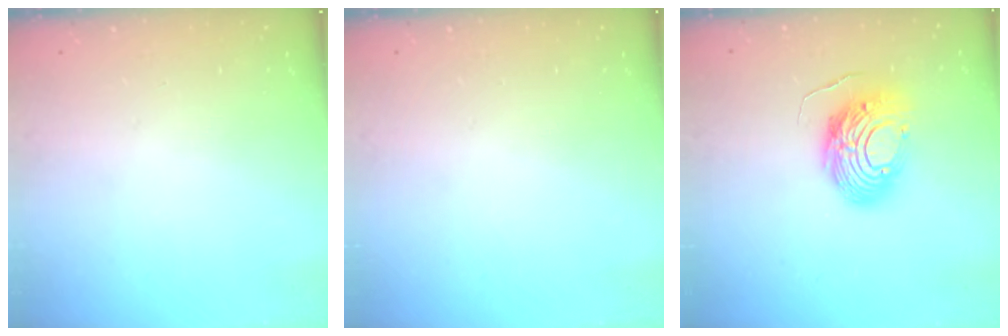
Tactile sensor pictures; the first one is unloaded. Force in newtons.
{"total": 0.0}
{"total": 12.4, "press": 12.3, "slide": 1.1}